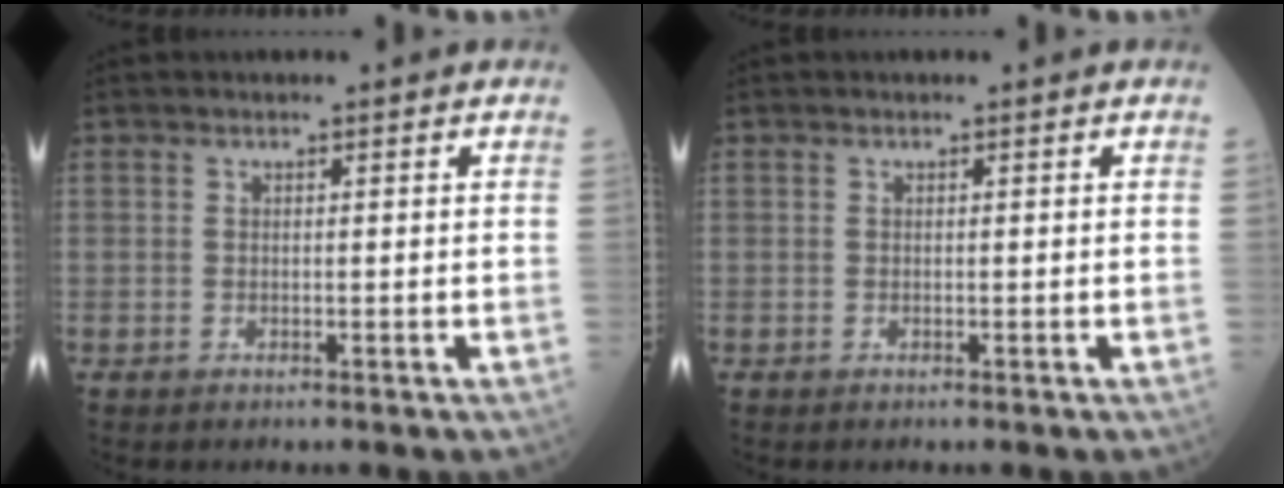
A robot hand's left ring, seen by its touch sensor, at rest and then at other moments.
{"total": 0.0}